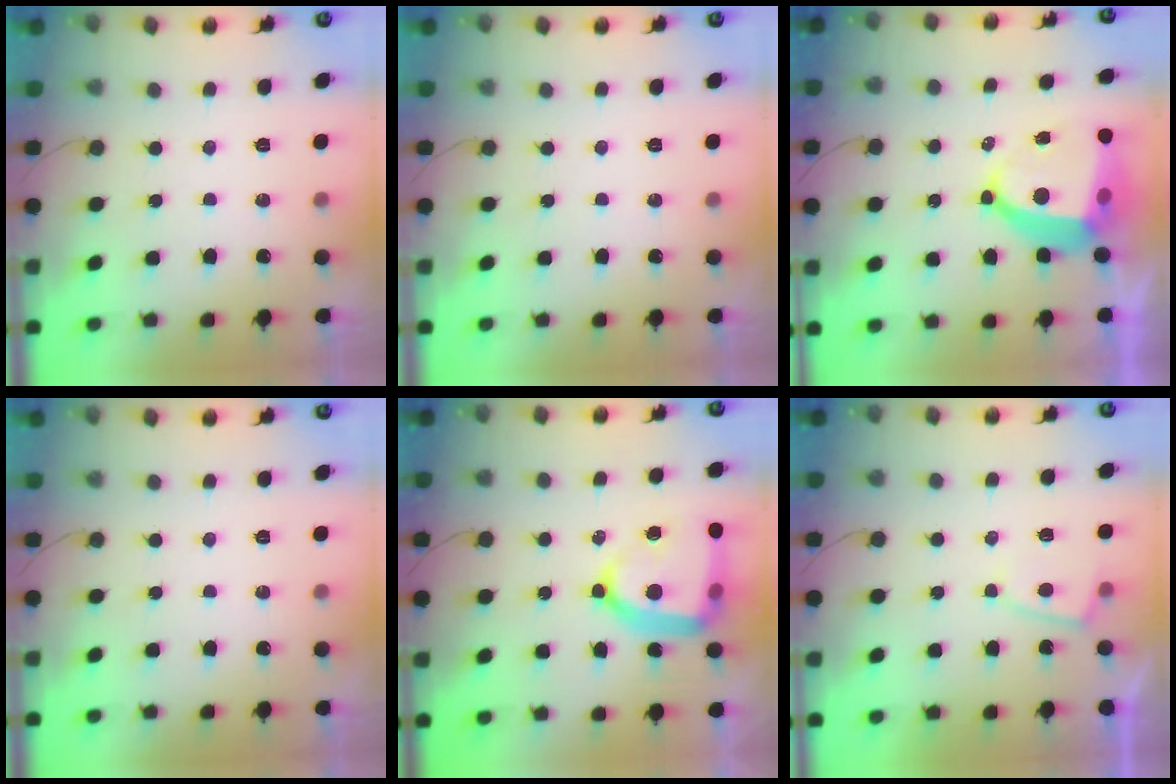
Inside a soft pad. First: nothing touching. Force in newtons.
{"total": 0.0}
{"total": 10.7, "press": 10.7, "slide": 1.2}
{"total": 0.0}
{"total": 16.7, "press": 16.6, "slide": 1.6}
{"total": 3.3, "press": 3.2, "slide": 0.4}